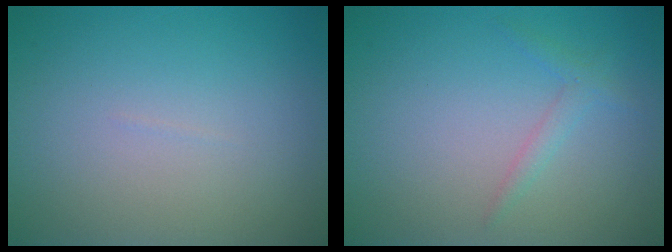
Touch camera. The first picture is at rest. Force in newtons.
{"total": 1.2, "press": 1.2, "slide": 0.1}